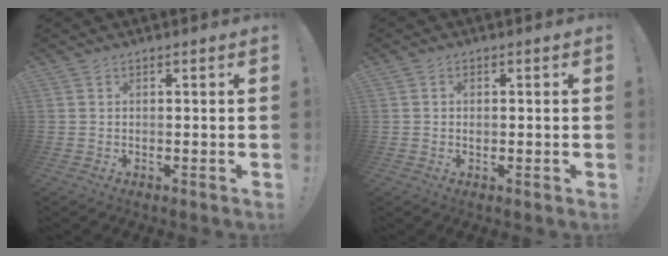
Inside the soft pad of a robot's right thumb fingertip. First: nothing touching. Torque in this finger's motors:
{"motor_torque": [0.31, 0.15, -0.27, 0.51, -0.10]}